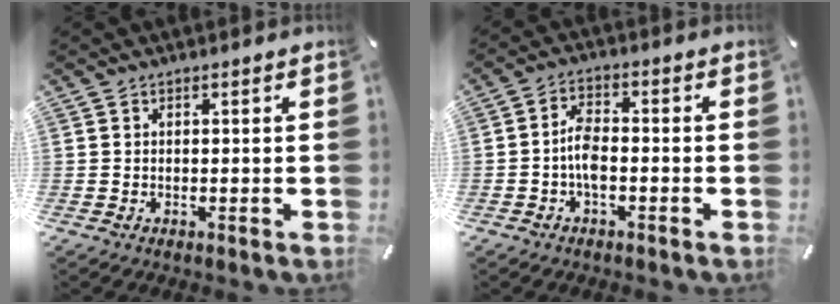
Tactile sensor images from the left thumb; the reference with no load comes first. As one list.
[{"total": 5.1, "force": [-1.7, 2.5, 4.2], "torque": [-0.085, 0.009, -0.033]}]